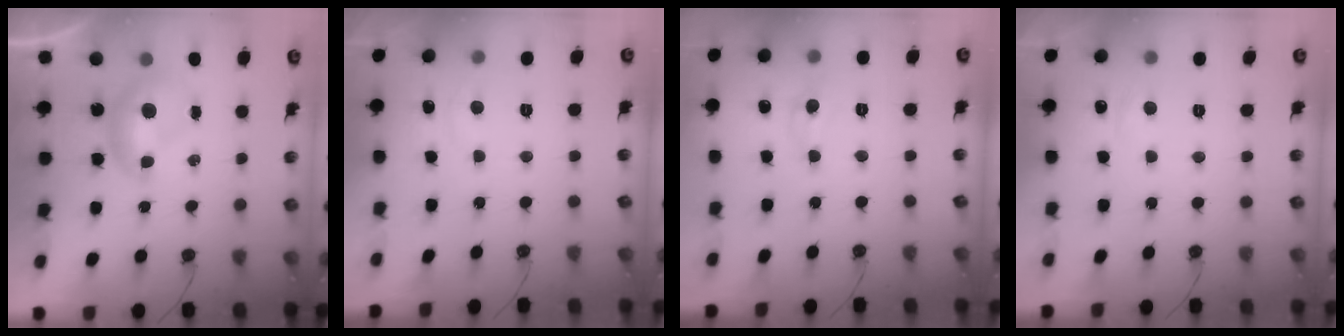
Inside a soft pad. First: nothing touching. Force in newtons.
{"total": 2.9, "press": 2.9, "slide": 0.4}
{"total": 0.0}
{"total": 0.8, "press": 0.2, "slide": 0.8}